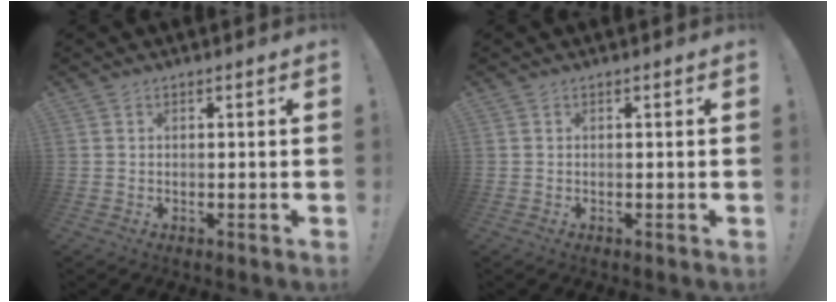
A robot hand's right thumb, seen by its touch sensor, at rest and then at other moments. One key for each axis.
{"total": 0.0}